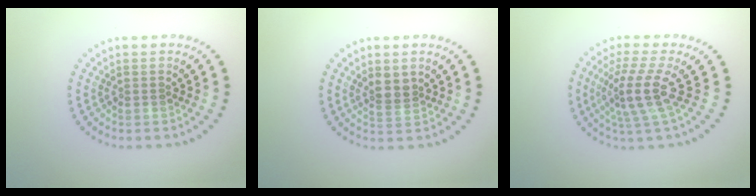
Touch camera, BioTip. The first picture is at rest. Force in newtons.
{"total": 2.1, "press": 1.7, "slide": 1.1}
{"total": 4.0, "press": 3.0, "slide": 2.7}